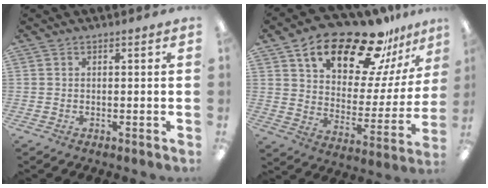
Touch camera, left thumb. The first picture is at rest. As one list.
[{"total": 23.2, "force": [16.6, 9.9, 12.8], "torque": [-0.198, -0.102, 0.280]}]